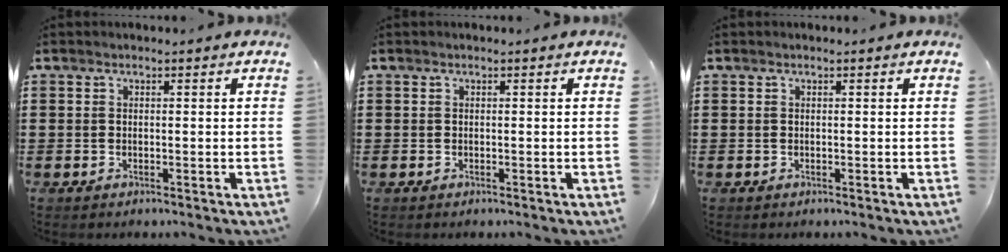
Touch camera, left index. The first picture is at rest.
{"total": 0.0}
{"total": 0.0}